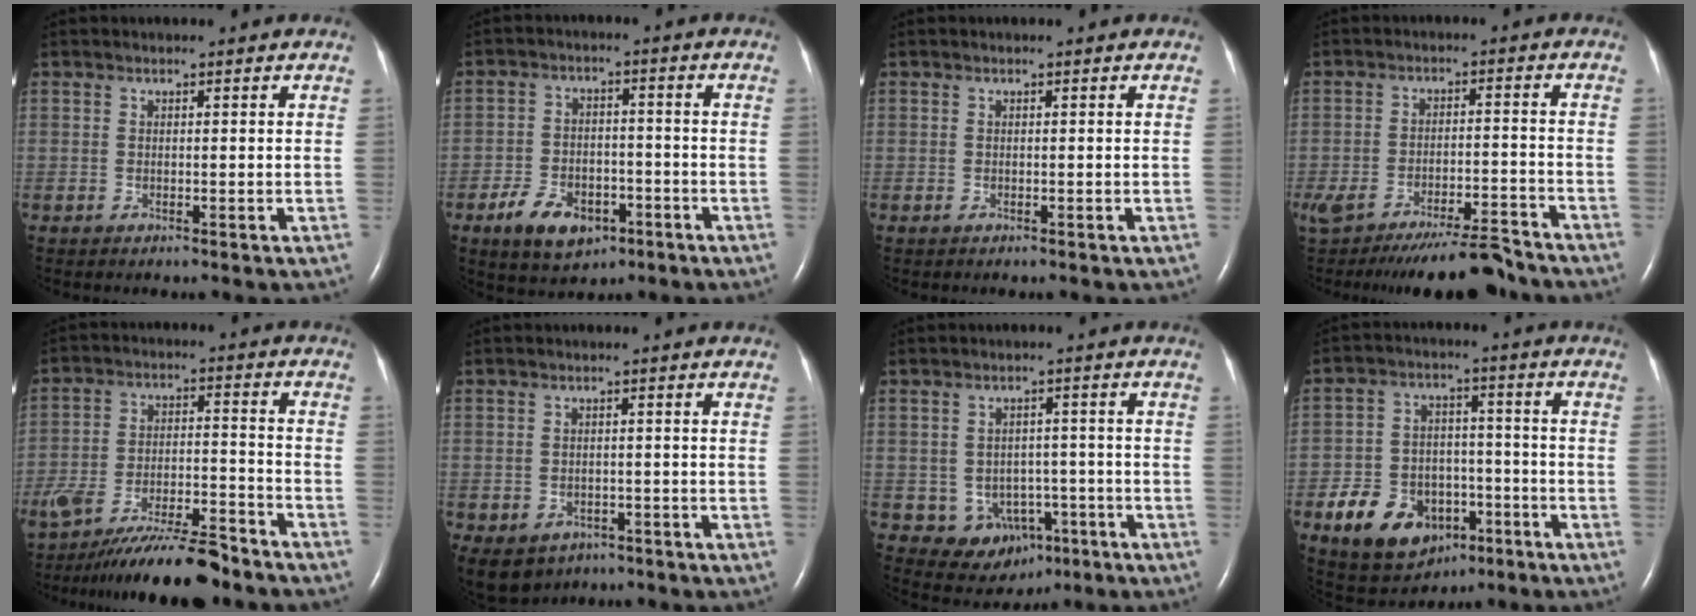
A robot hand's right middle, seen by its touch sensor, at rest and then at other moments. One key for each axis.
{"total": 8.3, "fx": -4.4, "fy": 4.9, "fz": 5.0, "tx": -0.093, "ty": 0.001, "tz": -0.068}
{"total": 0.0}
{"total": 14.3, "fx": -12.9, "fy": 2.2, "fz": 5.9, "tx": -0.117, "ty": -0.012, "tz": -0.194}
{"total": 14.6, "fx": -12.6, "fy": 1.6, "fz": 7.2, "tx": -0.131, "ty": -0.009, "tz": -0.207}
{"total": 8.3, "fx": -4.5, "fy": 6.4, "fz": 2.7, "tx": -0.075, "ty": 0.001, "tz": -0.055}
{"total": 6.8, "fx": -2.5, "fy": 5.7, "fz": 2.6, "tx": -0.037, "ty": 0.014, "tz": -0.022}
{"total": 12.0, "fx": -5.7, "fy": 8.2, "fz": 6.7, "tx": -0.128, "ty": 0.011, "tz": -0.084}